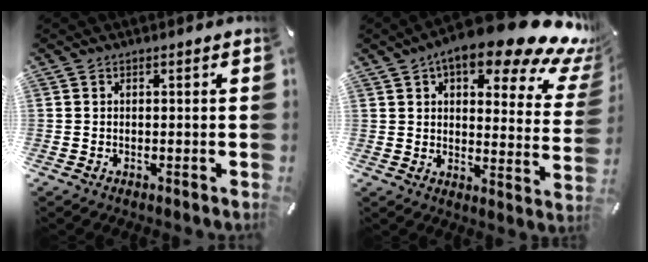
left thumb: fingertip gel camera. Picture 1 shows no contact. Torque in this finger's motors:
{"motor_torque": [2.53, 2.47, 1.77, -1.00, 0.26]}